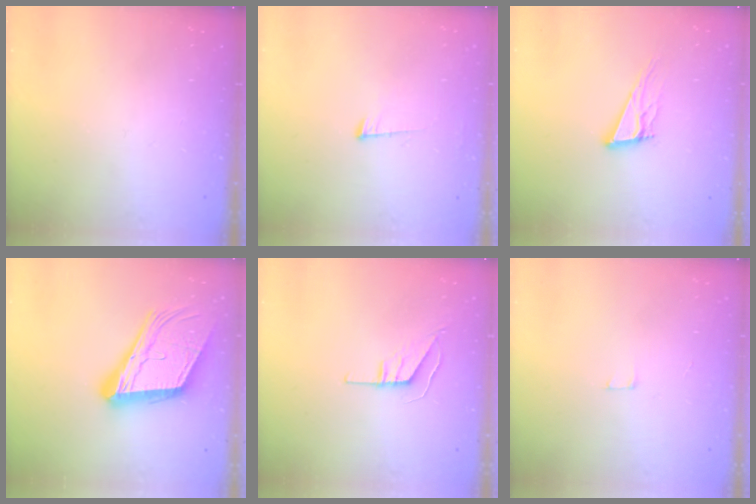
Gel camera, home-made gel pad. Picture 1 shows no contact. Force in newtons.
{"total": 6.1, "press": 6.1, "slide": 0.6}
{"total": 11.5, "press": 11.2, "slide": 2.6}
{"total": 20.7, "press": 20.5, "slide": 3.2}
{"total": 5.5, "press": 5.5, "slide": 0.4}
{"total": 1.8, "press": 1.8, "slide": 0.1}